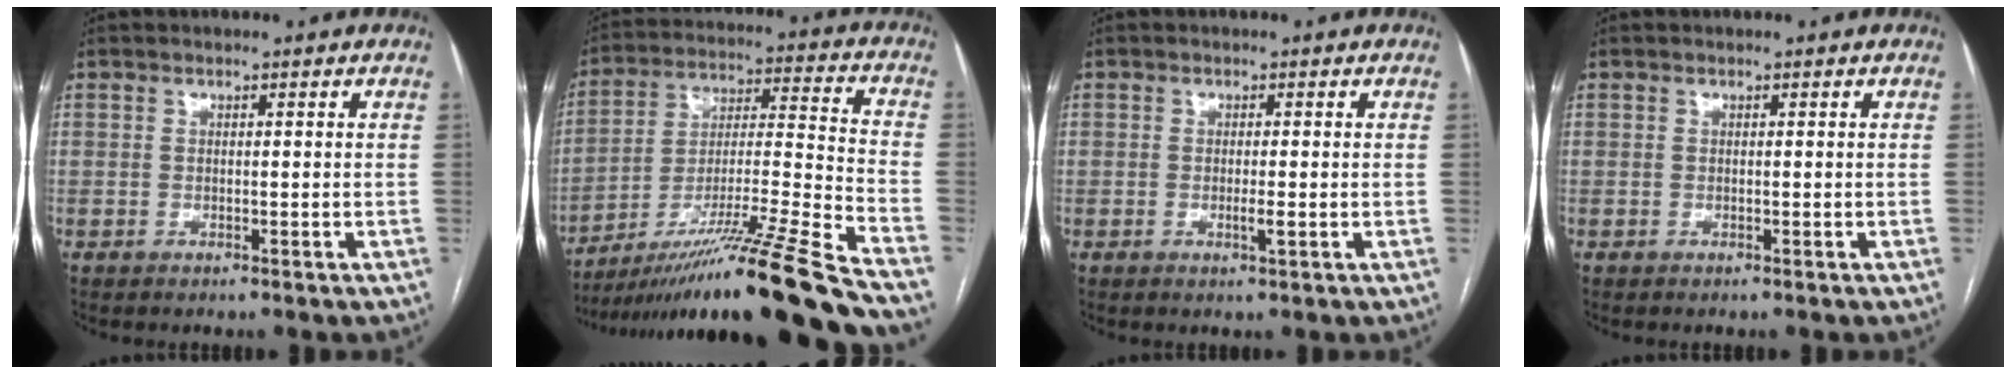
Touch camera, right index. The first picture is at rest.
{"total": 24.4, "force": [-19.4, -2.3, 14.6], "torque": [-0.203, -0.026, -0.330]}
{"total": 1.6, "force": [-0.4, 0.4, 1.5], "torque": [-0.026, -0.002, -0.007]}
{"total": 0.0}